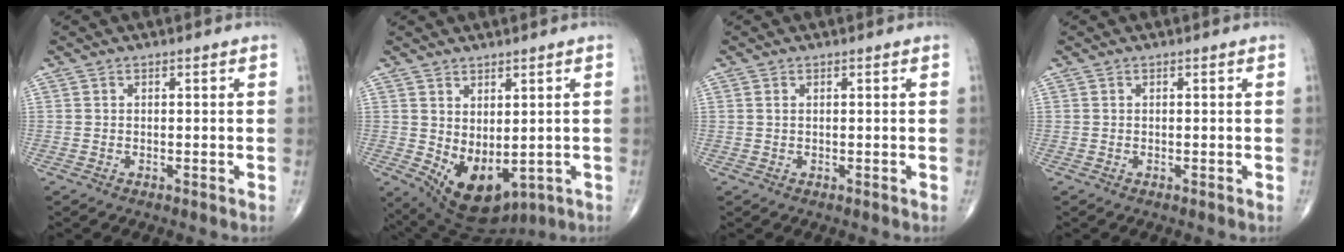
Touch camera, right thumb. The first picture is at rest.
{"total": 10.4, "force": [-0.9, 5.9, 8.5], "torque": [-0.126, -0.013, 0.017]}
{"total": 0.6, "force": [0.2, 0.3, 0.4], "torque": [-0.011, 0.005, 0.005]}
{"total": 0.0}